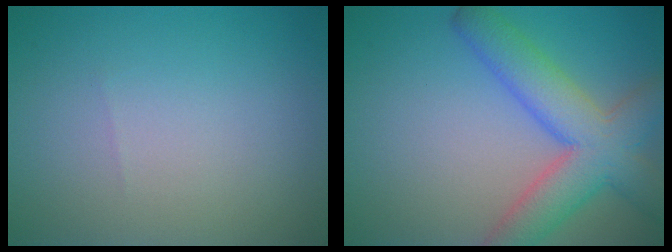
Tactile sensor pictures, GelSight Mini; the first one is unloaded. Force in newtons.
{"total": 7.3, "press": 7.3, "slide": 0.4}